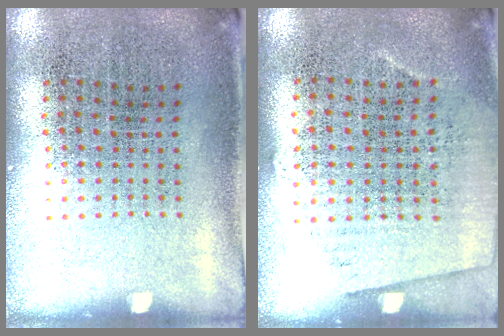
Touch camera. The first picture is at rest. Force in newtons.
{"total": 0.7, "press": 0.4, "slide": 0.5}